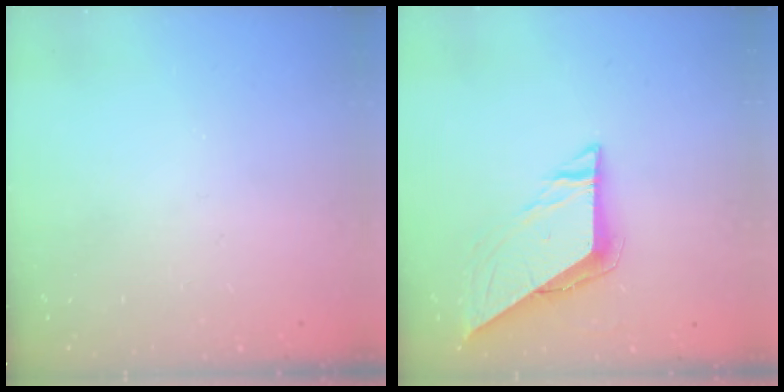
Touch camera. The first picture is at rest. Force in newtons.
{"total": 7.4, "press": 7.4, "slide": 0.6}